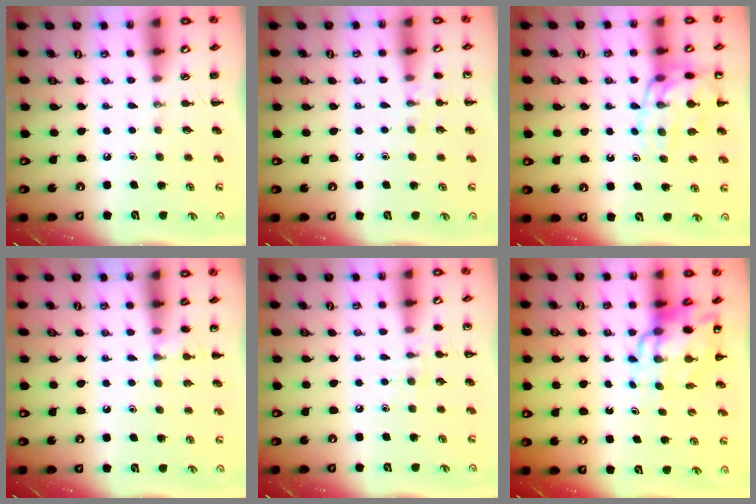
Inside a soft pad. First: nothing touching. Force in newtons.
{"total": 6.5, "press": 6.2, "slide": 1.9}
{"total": 14.0, "press": 13.8, "slide": 2.4}
{"total": 5.9, "press": 5.6, "slide": 2.0}
{"total": 6.6, "press": 6.3, "slide": 1.9}
{"total": 12.8, "press": 12.2, "slide": 3.9}